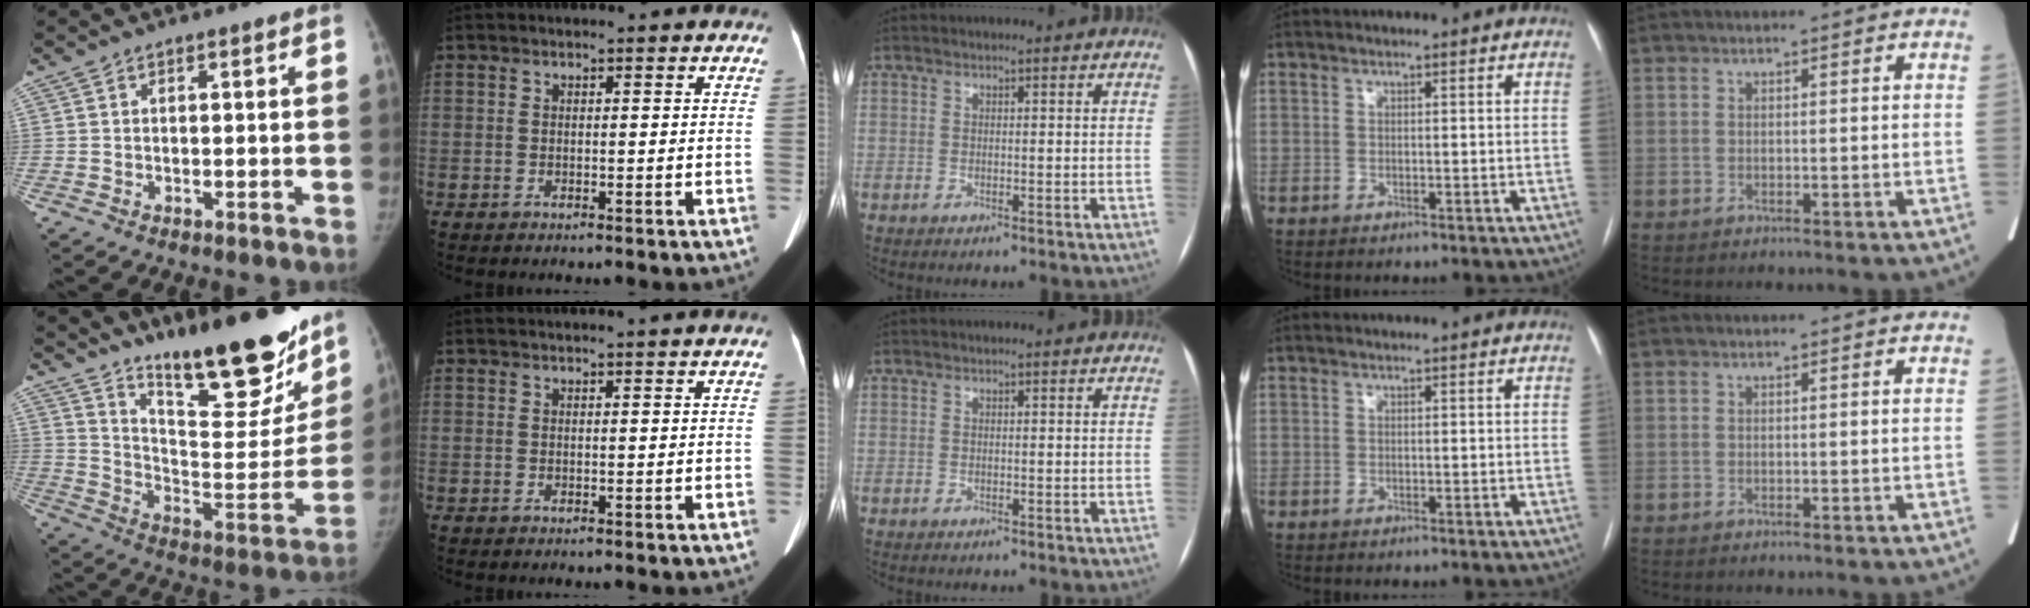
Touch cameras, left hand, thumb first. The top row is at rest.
{"thumb": {"total": 26.8, "force": [19.6, 7.0, 16.9], "torque": [-0.207, -0.110, 0.296]}, "index": {"total": 2.4, "force": [2.1, -0.6, 0.8], "torque": [-0.012, 0.006, 0.026]}}